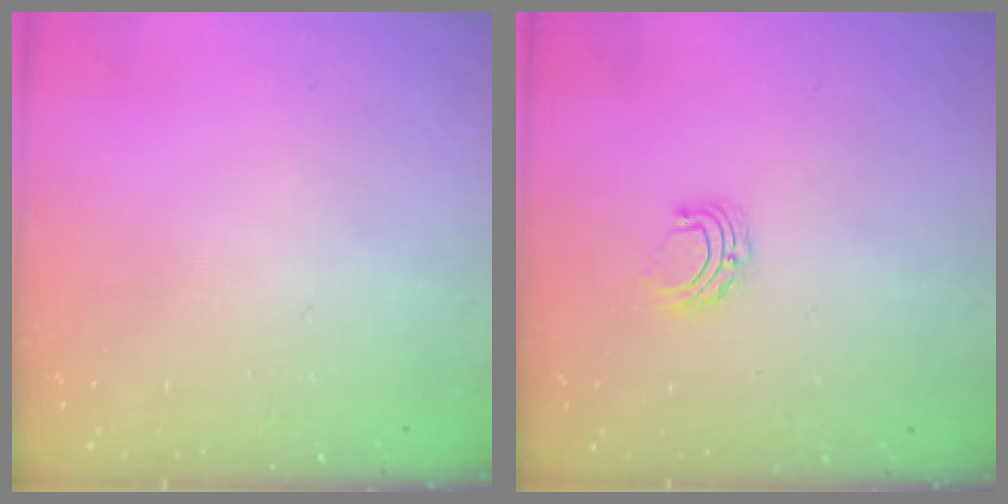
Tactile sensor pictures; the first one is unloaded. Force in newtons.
{"total": 5.6, "press": 5.6, "slide": 0.5}